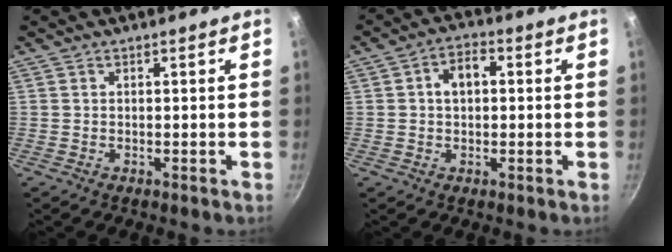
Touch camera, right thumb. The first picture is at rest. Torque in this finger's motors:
{"motor_torque": [-0.26, 0.32, 0.22, -0.64, 0.18]}